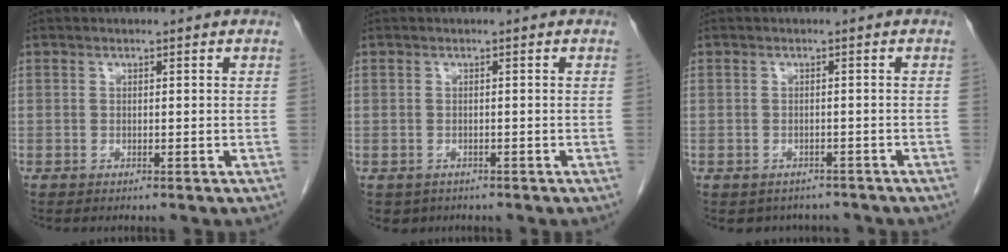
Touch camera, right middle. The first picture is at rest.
{"total": 1.9, "force": [-1.1, 1.4, 0.4], "torque": [-0.008, 0.001, -0.010]}
{"total": 4.3, "force": [-3.7, 2.2, 0.3], "torque": [0.003, 0.012, -0.043]}